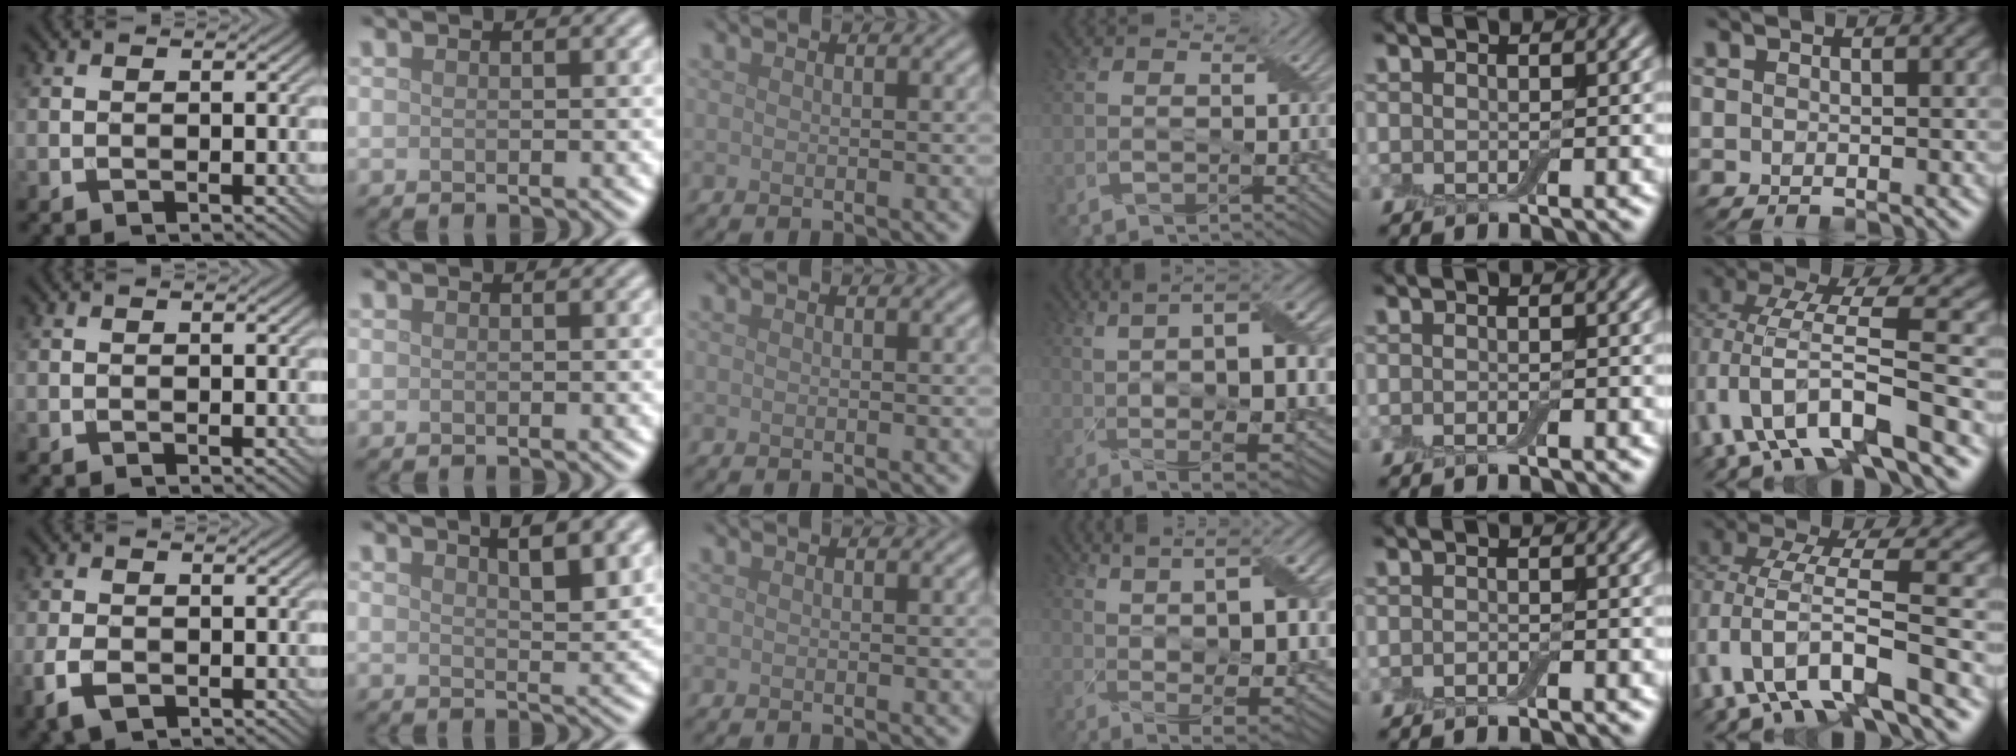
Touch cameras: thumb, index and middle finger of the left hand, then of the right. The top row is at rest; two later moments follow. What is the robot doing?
{"motion": "peel", "object": "bubble wrap"}